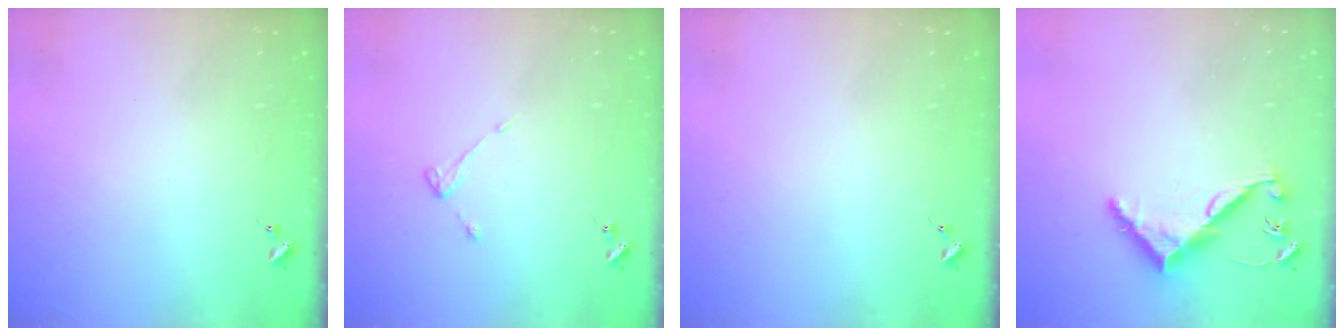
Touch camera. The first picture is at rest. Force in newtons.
{"total": 3.0, "press": 3.0, "slide": 0.4}
{"total": 0.0}
{"total": 7.5, "press": 7.5, "slide": 0.5}